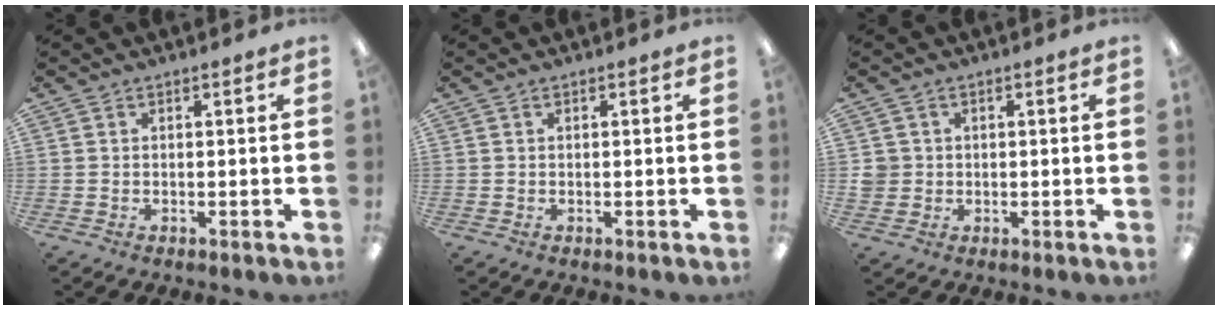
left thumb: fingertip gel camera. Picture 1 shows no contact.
{"total": 0.0}
{"total": 2.8, "force": [0.1, 2.8, 0.3], "torque": [-0.013, 0.004, 0.001]}